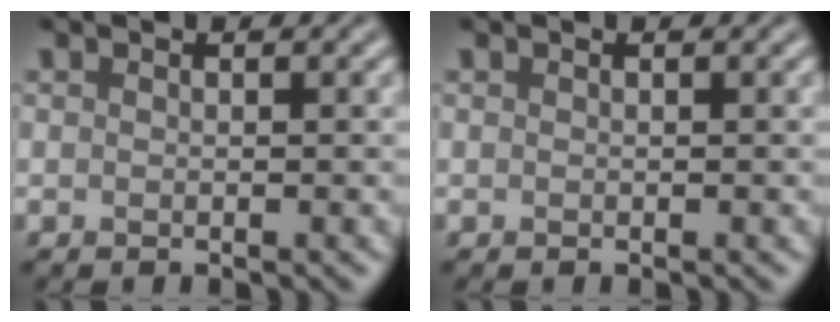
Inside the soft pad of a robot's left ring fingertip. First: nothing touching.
{"total": 0.0}